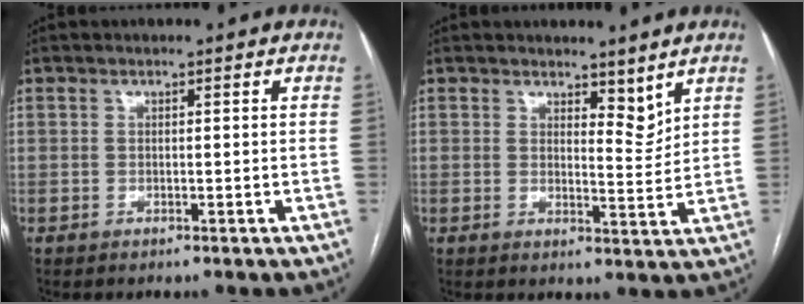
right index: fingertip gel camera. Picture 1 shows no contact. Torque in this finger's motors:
{"motor_torque": [-0.07, 0.06, 0.01, 0.00]}